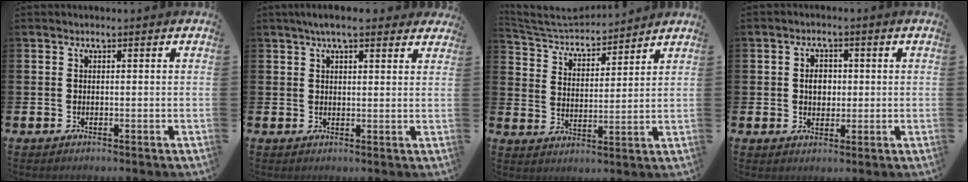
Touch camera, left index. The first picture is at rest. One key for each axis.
{"total": 4.4, "fx": 3.6, "fy": 1.1, "fz": 2.3, "tx": -0.050, "ty": -0.005, "tz": 0.065}
{"total": 5.4, "fx": 5.3, "fy": 1.1, "fz": 0.7, "tx": -0.038, "ty": -0.040, "tz": 0.089}
{"total": 3.0, "fx": 0.3, "fy": 2.3, "fz": 1.9, "tx": -0.010, "ty": -0.001, "tz": -0.005}